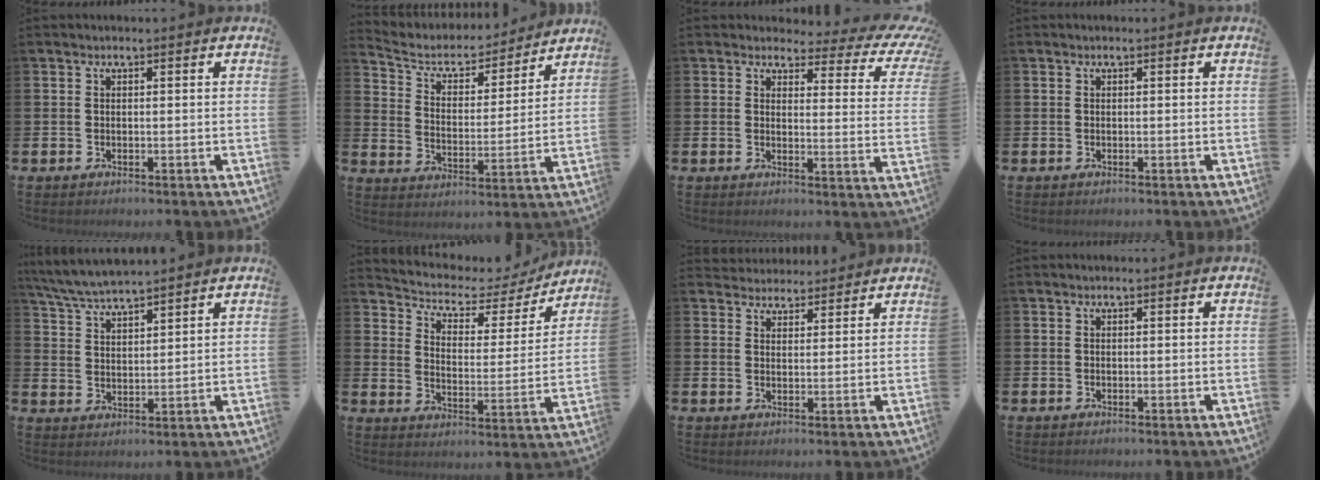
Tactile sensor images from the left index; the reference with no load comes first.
{"total": 6.0, "force": [5.4, 2.3, 1.3], "torque": [-0.057, -0.045, 0.089]}
{"total": 3.3, "force": [2.5, 1.7, 1.3], "torque": [-0.022, -0.031, 0.032]}
{"total": 0.0}
{"total": 5.3, "force": [5.2, 0.3, 1.1], "torque": [-0.046, -0.022, 0.095]}
{"total": 4.7, "force": [4.0, 2.2, 1.2], "torque": [-0.053, -0.031, 0.058]}
{"total": 3.4, "force": [3.2, 1.0, -0.4], "torque": [-0.003, -0.015, 0.059]}
{"total": 0.0}